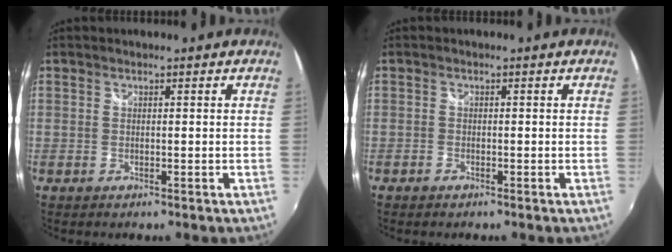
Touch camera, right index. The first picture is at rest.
{"total": 1.1, "force": [-1.0, 0.6, 0.1], "torque": [-0.006, -0.002, -0.020]}